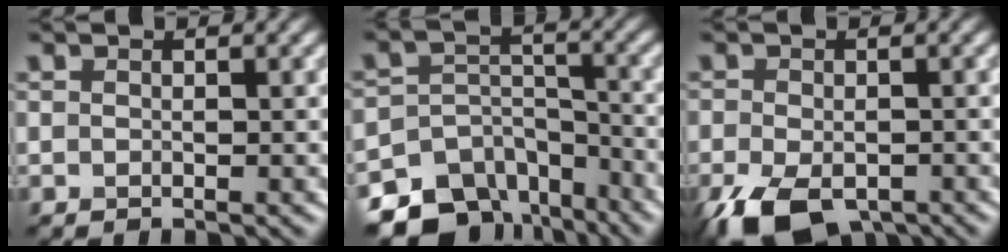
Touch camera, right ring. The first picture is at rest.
{"total": 12.2, "force": [-9.3, 7.5, 2.4], "torque": [-0.038, -0.007, -0.132]}
{"total": 7.9, "force": [-4.6, 4.2, 4.9], "torque": [-0.098, -0.027, -0.074]}